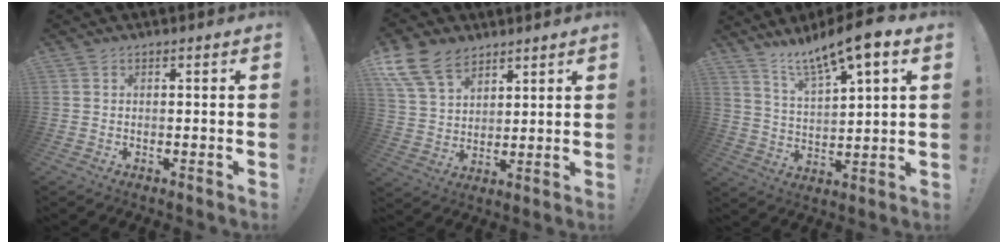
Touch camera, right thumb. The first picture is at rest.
{"total": 14.0, "force": [9.1, 8.5, 6.3], "torque": [-0.129, -0.049, 0.176]}
{"total": 11.6, "force": [9.0, 1.5, 7.2], "torque": [-0.123, -0.059, 0.148]}